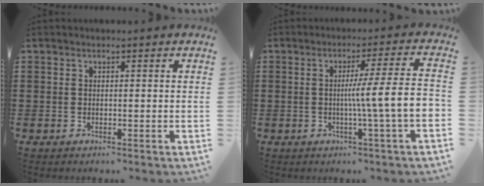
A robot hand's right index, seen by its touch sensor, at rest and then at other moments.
{"total": 8.2, "force": [-1.1, -0.5, 8.1], "torque": [-0.133, -0.012, -0.025]}